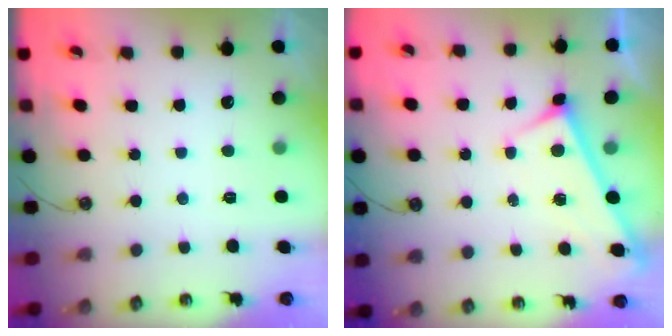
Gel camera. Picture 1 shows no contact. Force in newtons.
{"total": 2.9, "press": 2.9, "slide": 0.3}